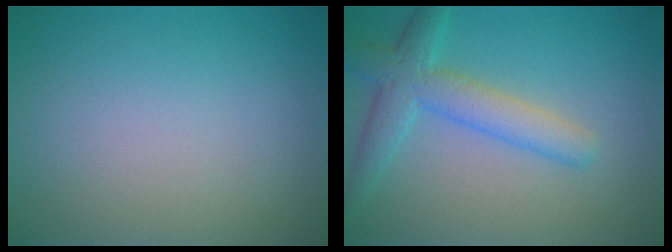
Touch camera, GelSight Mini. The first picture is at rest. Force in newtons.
{"total": 4.5, "press": 4.5, "slide": 0.3}